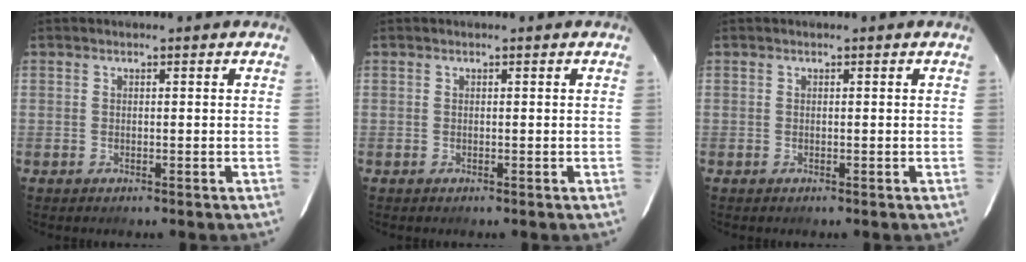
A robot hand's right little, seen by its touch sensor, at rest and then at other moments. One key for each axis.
{"total": 0.0}
{"total": 0.0}